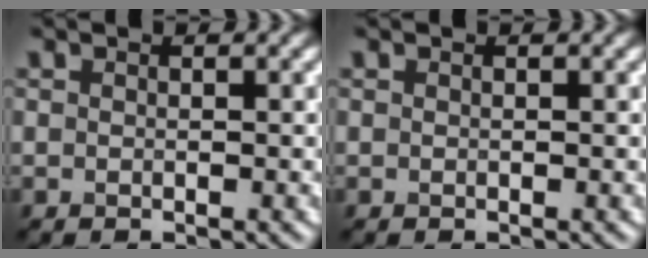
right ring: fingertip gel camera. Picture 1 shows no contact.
{"total": 0.0}